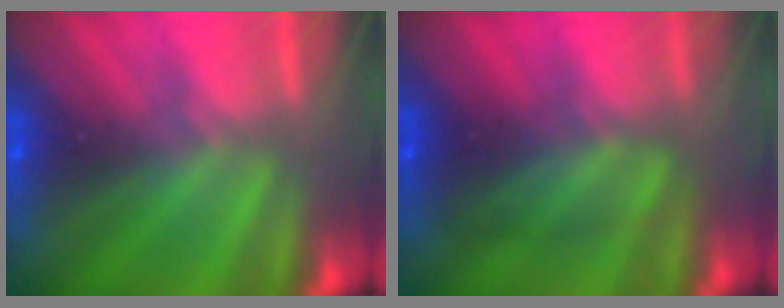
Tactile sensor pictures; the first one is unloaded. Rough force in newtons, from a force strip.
{"total": 2.4}